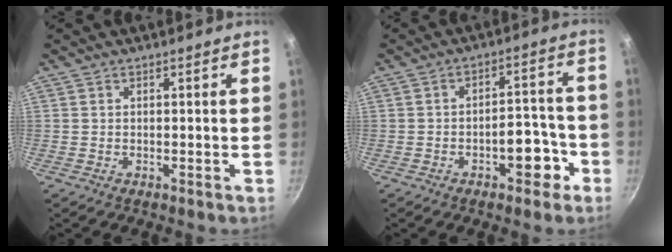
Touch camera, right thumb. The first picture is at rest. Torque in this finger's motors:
{"motor_torque": [0.99, 1.01, 0.64, -0.24, 0.00]}